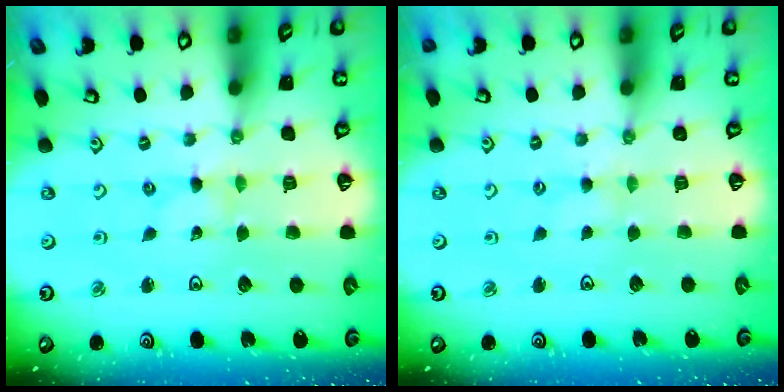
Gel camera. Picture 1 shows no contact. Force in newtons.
{"total": 1.3, "press": 1.2, "slide": 0.3}